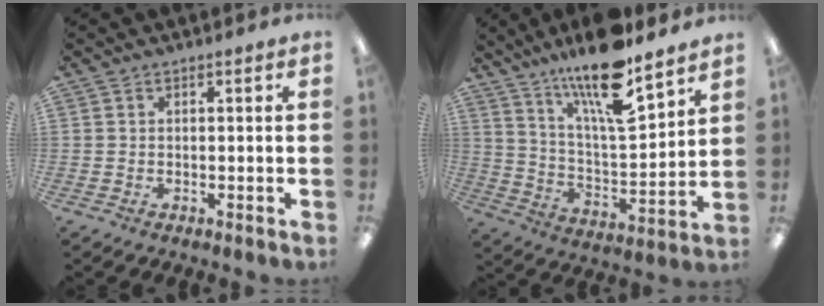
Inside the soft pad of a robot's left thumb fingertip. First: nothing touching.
{"total": 19.0, "force": [14.4, 4.3, 11.6], "torque": [-0.211, -0.088, 0.242]}